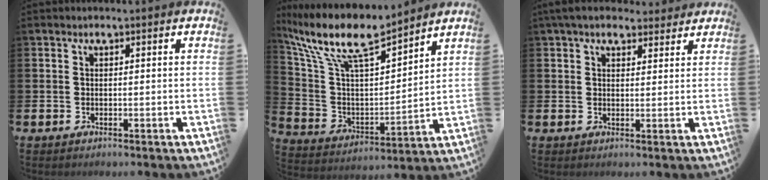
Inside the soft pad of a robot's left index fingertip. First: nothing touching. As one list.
[{"total": 11.1, "force": [9.6, 2.3, 4.9], "torque": [-0.141, -0.064, 0.165]}, {"total": 5.1, "force": [4.5, 2.1, 1.4], "torque": [-0.029, -0.015, 0.081]}]